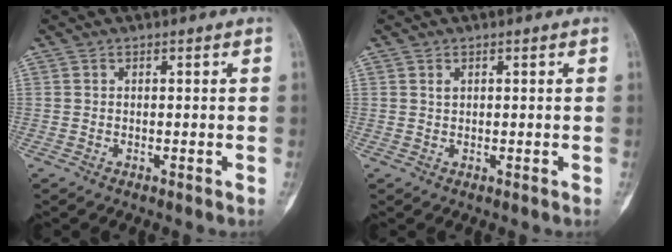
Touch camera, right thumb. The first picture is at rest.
{"total": 0.9, "force": [0.4, 0.6, 0.5], "torque": [-0.008, 0.001, 0.008]}